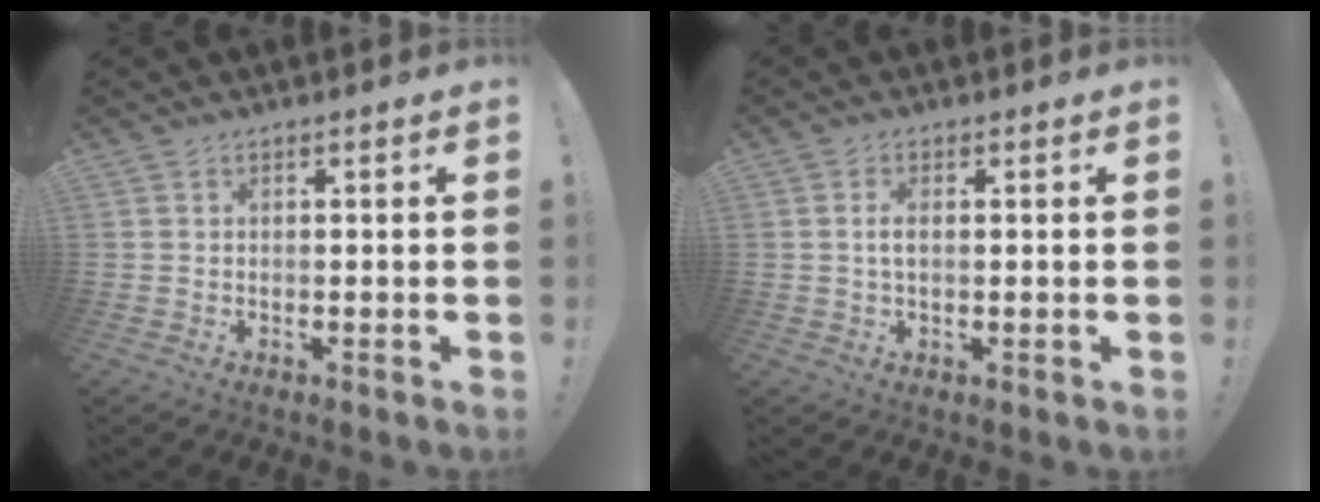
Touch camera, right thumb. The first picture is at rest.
{"total": 2.6, "force": [0.3, 1.3, 2.2], "torque": [-0.029, -0.001, 0.001]}